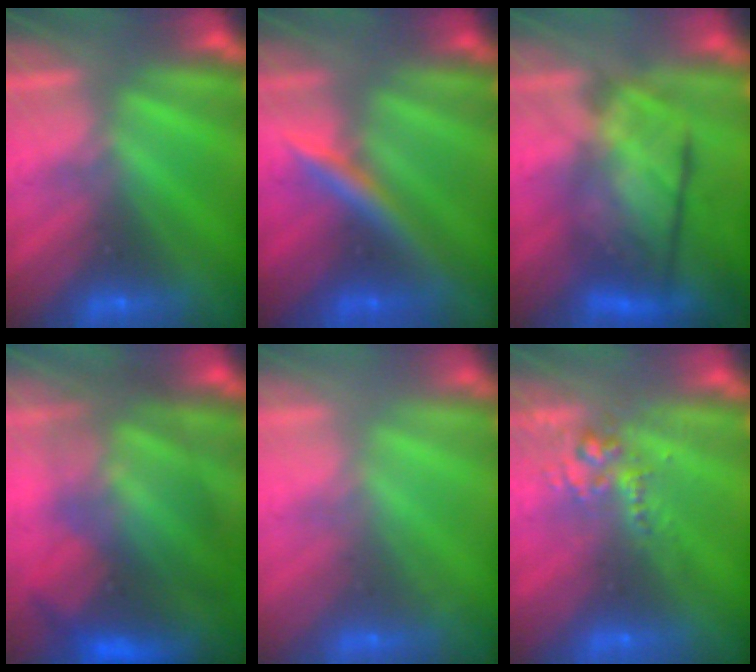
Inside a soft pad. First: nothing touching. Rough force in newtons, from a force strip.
{"total": 2.5}
{"total": 9.9}
{"total": 7.6}
{"total": 2.4}
{"total": 2.5}